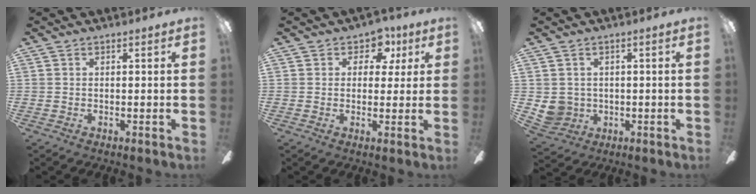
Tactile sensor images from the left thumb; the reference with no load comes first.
{"total": 6.0, "force": [2.9, 4.5, 2.6], "torque": [-0.034, -0.005, 0.049]}
{"total": 5.0, "force": [0.8, 4.8, 1.0], "torque": [-0.037, -0.003, 0.017]}